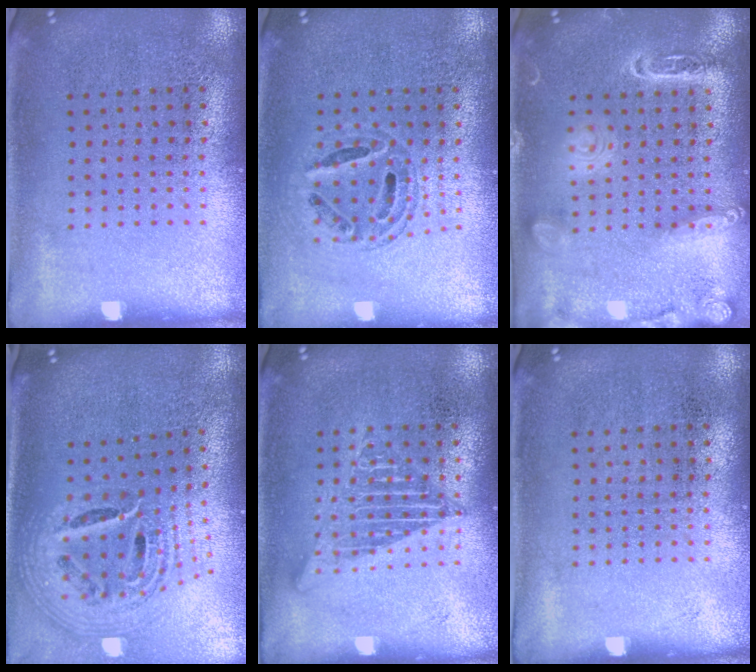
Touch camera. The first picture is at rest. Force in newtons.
{"total": 0.6, "press": 0.6, "slide": 0.2}
{"total": 1.8, "press": 1.8, "slide": 0.1}
{"total": 2.6, "press": 1.8, "slide": 1.9}
{"total": 2.4, "press": 2.4, "slide": 0.2}
{"total": 0.0}